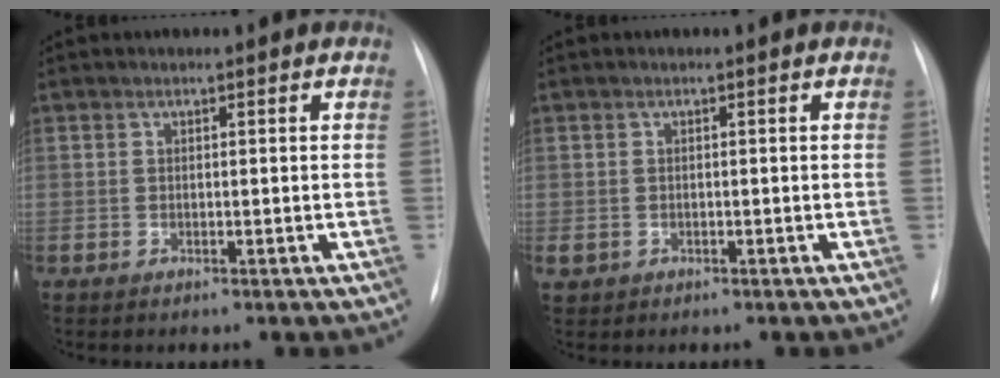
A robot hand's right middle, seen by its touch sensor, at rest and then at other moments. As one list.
[{"total": 1.5, "force": [-0.4, 1.3, 0.6], "torque": [-0.012, 0.003, 0.002]}]